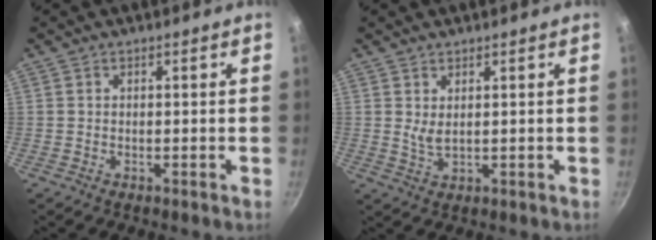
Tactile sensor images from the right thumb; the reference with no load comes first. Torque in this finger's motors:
{"motor_torque": [0.30, 0.32, 0.15, -0.44, 0.09]}